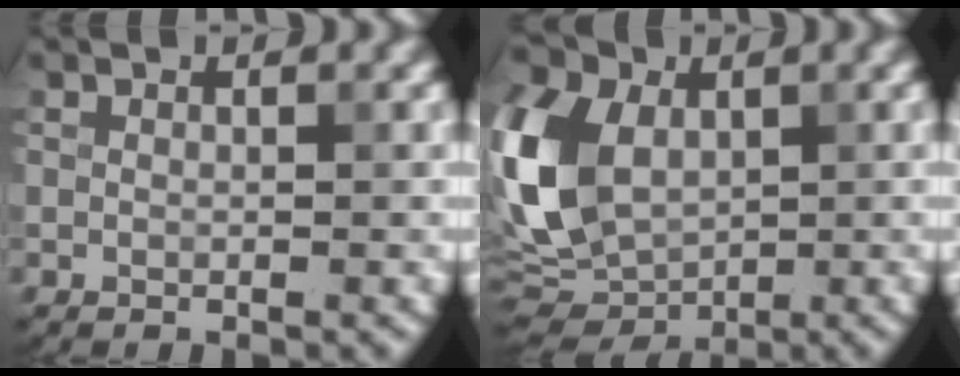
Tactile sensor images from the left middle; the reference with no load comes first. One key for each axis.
{"total": 12.2, "fx": 1.3, "fy": 8.5, "fz": 8.6, "tx": -0.206, "ty": 0.011, "tz": 0.007}